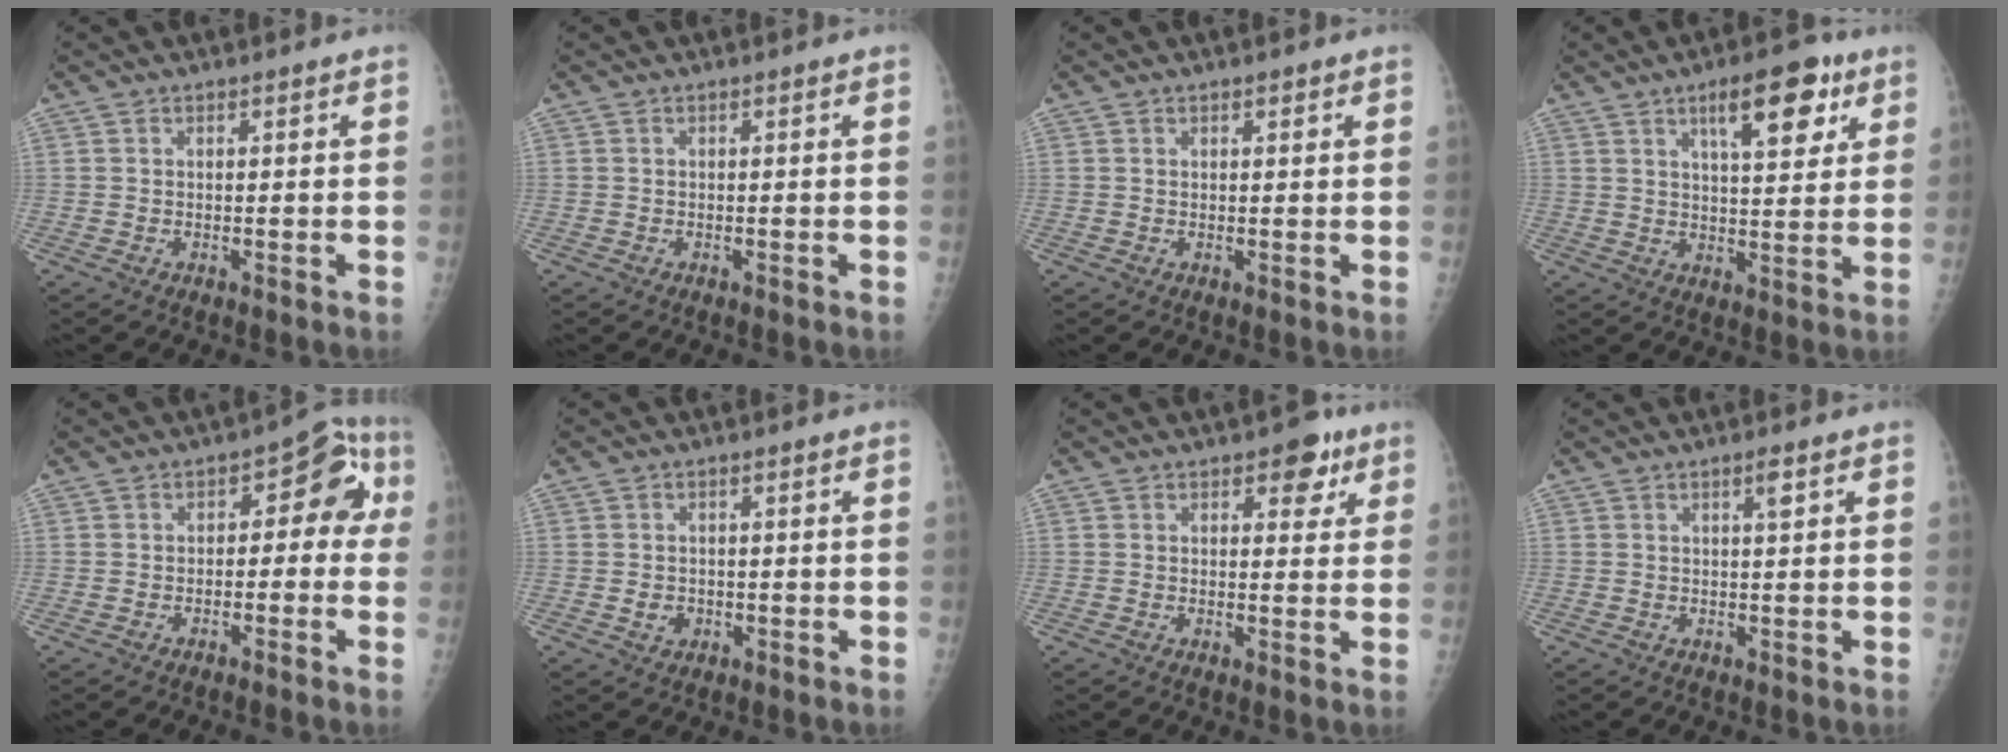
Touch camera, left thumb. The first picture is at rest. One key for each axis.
{"total": 0.0}
{"total": 1.0, "fx": 0.6, "fy": 0.5, "fz": 0.6, "tx": -0.001, "ty": -0.002, "tz": 0.007}
{"total": 11.4, "fx": 5.9, "fy": 4.2, "fz": 8.8, "tx": -0.102, "ty": -0.023, "tz": 0.084}
{"total": 7.9, "fx": -0.4, "fy": 5.0, "fz": 6.0, "tx": -0.028, "ty": 0.041, "tz": -0.019}
{"total": 2.0, "fx": -0.5, "fy": 1.8, "fz": 0.7, "tx": -0.002, "ty": 0.002, "tz": -0.003}
{"total": 5.3, "fx": 2.8, "fy": 3.0, "fz": 3.3, "tx": -0.010, "ty": -0.009, "tz": 0.029}
{"total": 1.7, "fx": 0.8, "fy": 0.3, "fz": 1.5, "tx": -0.021, "ty": -0.003, "tz": 0.013}